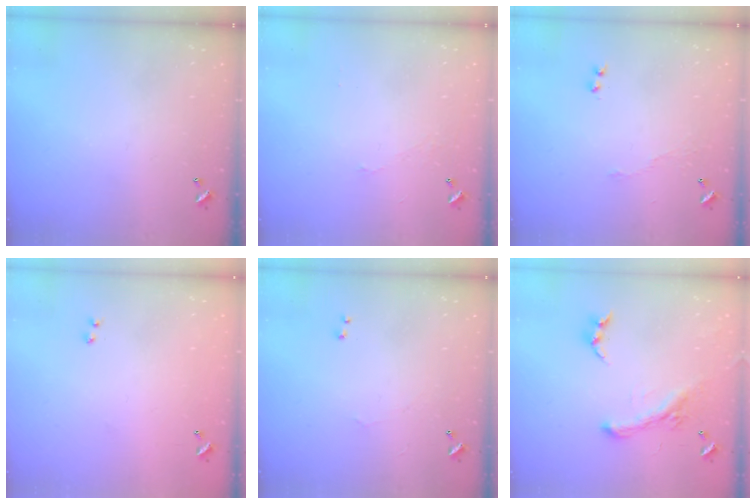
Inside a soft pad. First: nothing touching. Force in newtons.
{"total": 0.0}
{"total": 3.5, "press": 3.4, "slide": 0.7}
{"total": 8.9, "press": 8.9, "slide": 0.4}
{"total": 1.0, "press": 0.5, "slide": 0.8}
{"total": 2.5, "press": 2.0, "slide": 1.4}